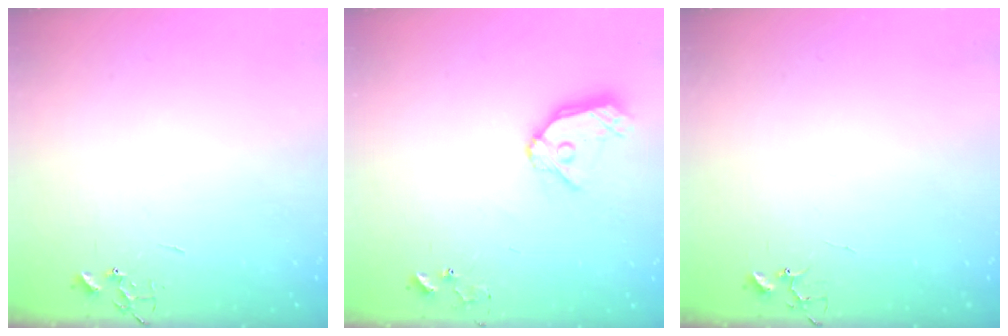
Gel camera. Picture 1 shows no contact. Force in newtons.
{"total": 13.0, "press": 12.9, "slide": 1.6}
{"total": 3.8, "press": 3.8, "slide": 0.4}